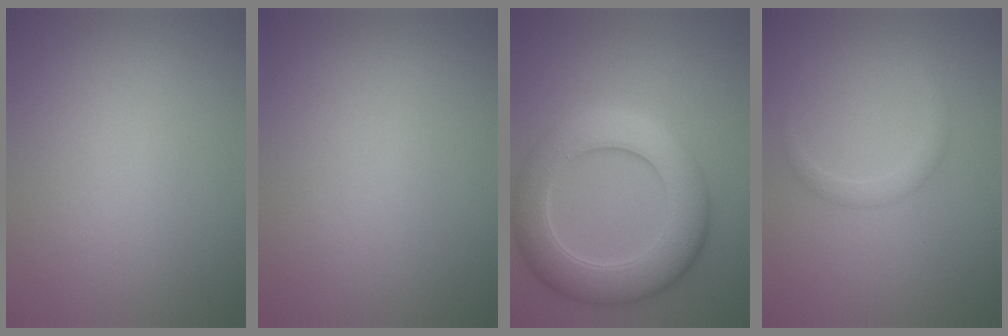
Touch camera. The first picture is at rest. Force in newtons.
{"total": 0.0}
{"total": 8.1, "press": 8.1, "slide": 0.5}
{"total": 1.3, "press": 1.2, "slide": 0.2}